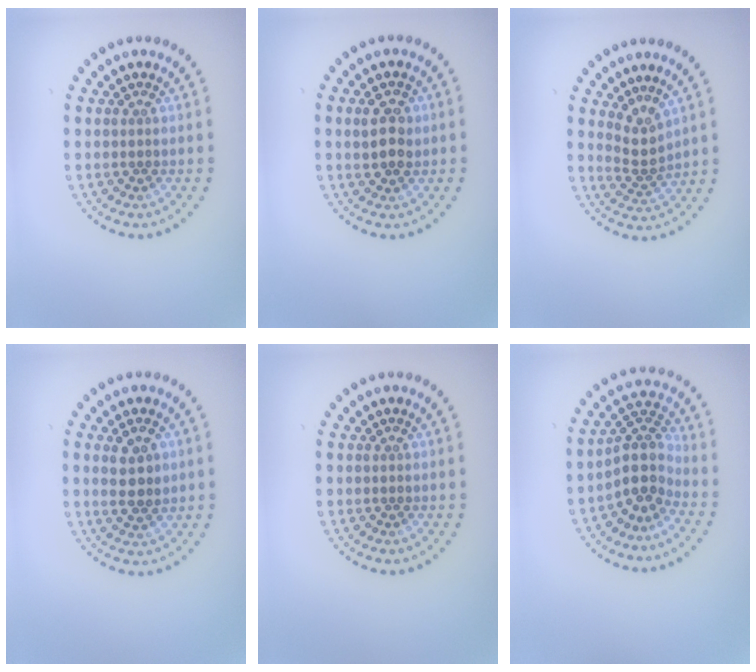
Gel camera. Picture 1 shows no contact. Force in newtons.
{"total": 2.5, "press": 2.5, "slide": 0.4}
{"total": 2.5, "press": 1.7, "slide": 1.8}
{"total": 2.9, "press": 2.8, "slide": 0.7}
{"total": 0.0}
{"total": 3.8, "press": 2.9, "slide": 2.5}